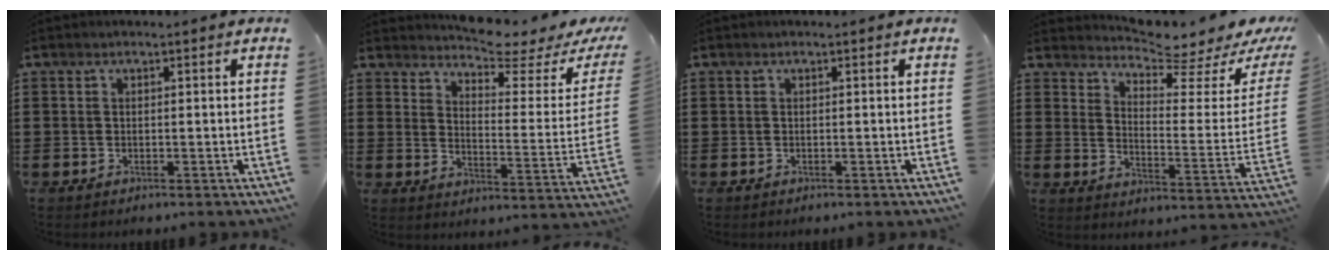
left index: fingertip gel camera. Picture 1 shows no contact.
{"total": 5.1, "force": [4.6, -0.3, 2.1], "torque": [-0.043, -0.046, 0.069]}
{"total": 0.0}
{"total": 5.3, "force": [5.0, 0.0, 1.8], "torque": [-0.042, -0.058, 0.079]}